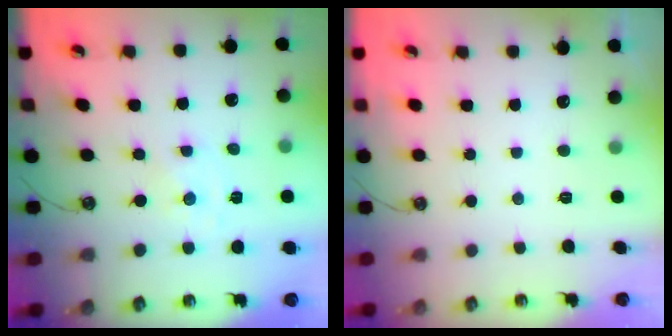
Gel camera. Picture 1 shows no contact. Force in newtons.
{"total": 0.0}